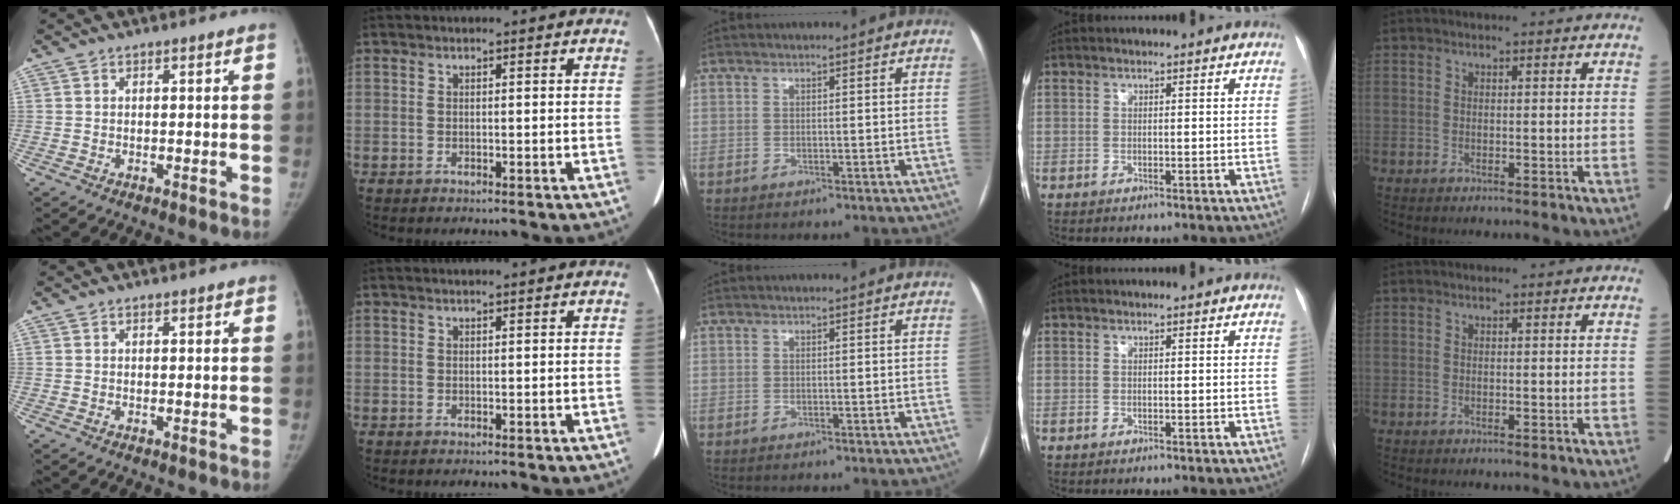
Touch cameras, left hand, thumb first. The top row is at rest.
{"thumb": {"total": 0.7, "force": [0.5, 0.2, 0.3], "torque": [-0.005, -0.003, 0.008]}, "index": {"total": 1.2, "force": [1.0, -0.2, 0.5], "torque": [-0.007, 0.014, 0.022]}}